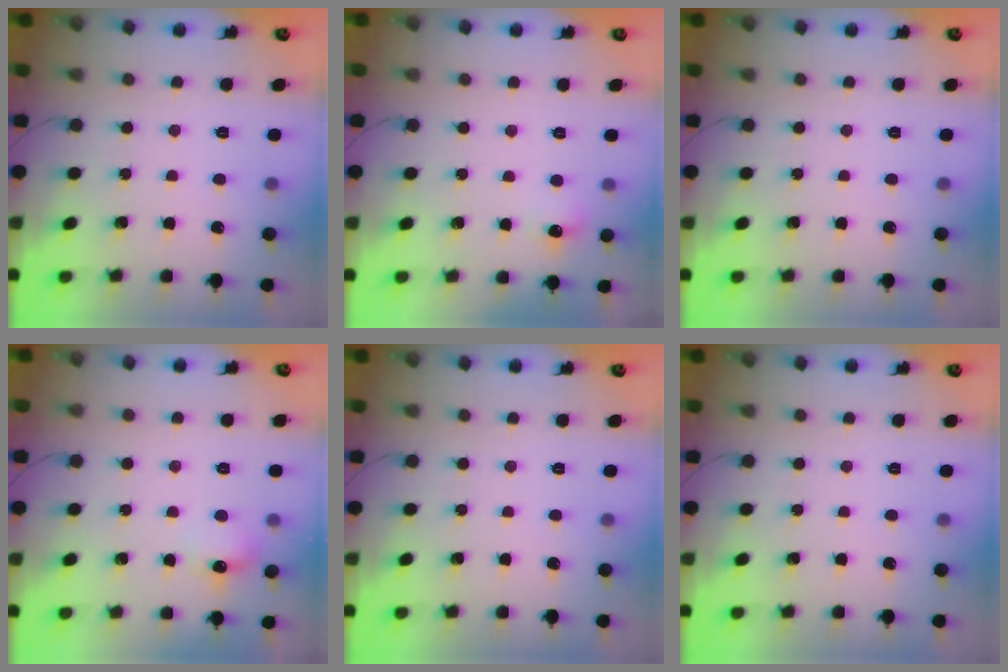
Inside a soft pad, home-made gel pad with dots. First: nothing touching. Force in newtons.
{"total": 6.0, "press": 5.7, "slide": 1.7}
{"total": 0.0}
{"total": 6.9, "press": 6.7, "slide": 1.9}
{"total": 0.0}
{"total": 0.0}